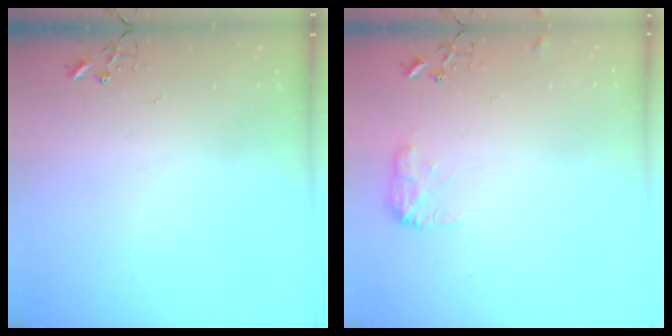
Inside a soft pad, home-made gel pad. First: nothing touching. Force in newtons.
{"total": 8.3, "press": 8.3, "slide": 0.2}